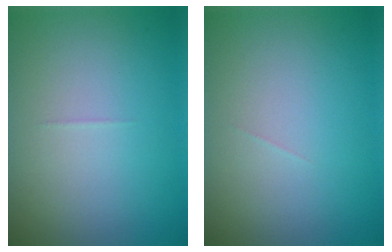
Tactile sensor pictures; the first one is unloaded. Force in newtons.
{"total": 0.0}